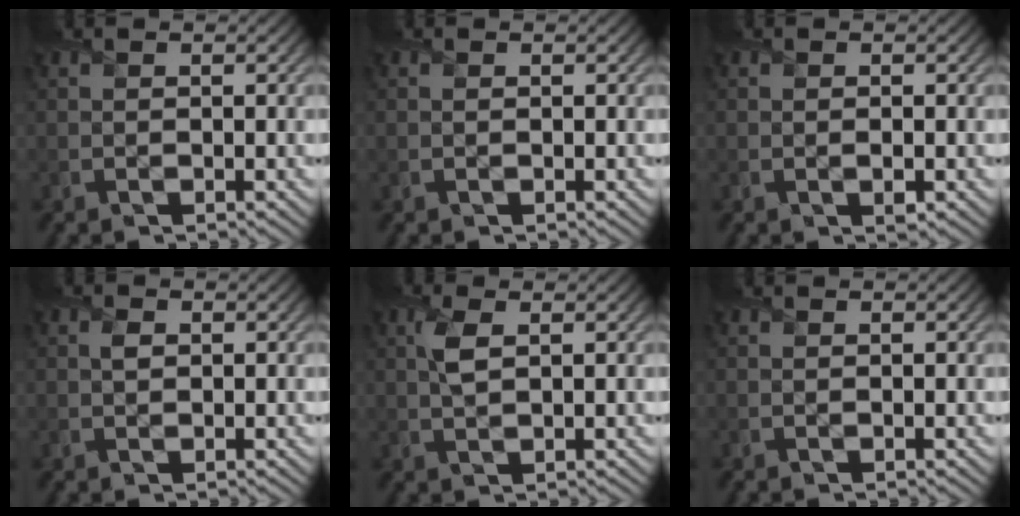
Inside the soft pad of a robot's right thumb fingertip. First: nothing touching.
{"total": 0.0}
{"total": 0.6, "force": [-0.2, 0.3, 0.5], "torque": [-0.005, -0.006, -0.002]}
{"total": 0.8, "force": [0.2, 0.7, 0.4], "torque": [-0.007, -0.002, 0.003]}
{"total": 2.7, "force": [0.9, 1.1, 2.4], "torque": [-0.060, 0.003, 0.019]}
{"total": 0.0}